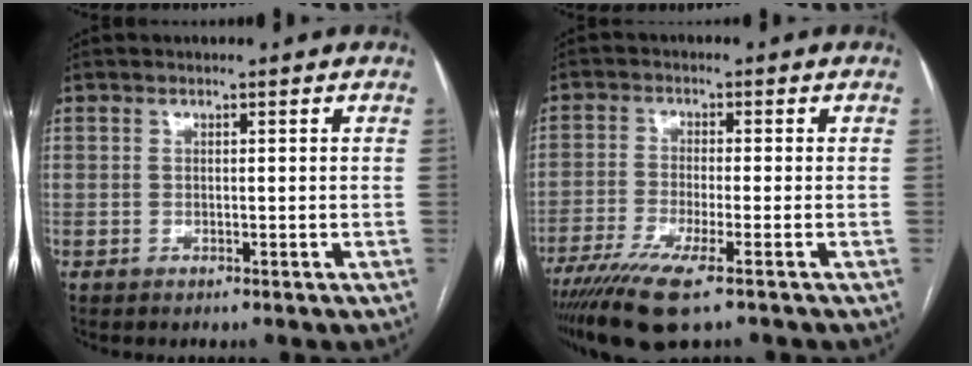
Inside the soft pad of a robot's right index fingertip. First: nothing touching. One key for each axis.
{"total": 9.7, "fx": -6.8, "fy": 0.4, "fz": 6.9, "tx": -0.126, "ty": -0.023, "tz": -0.116}